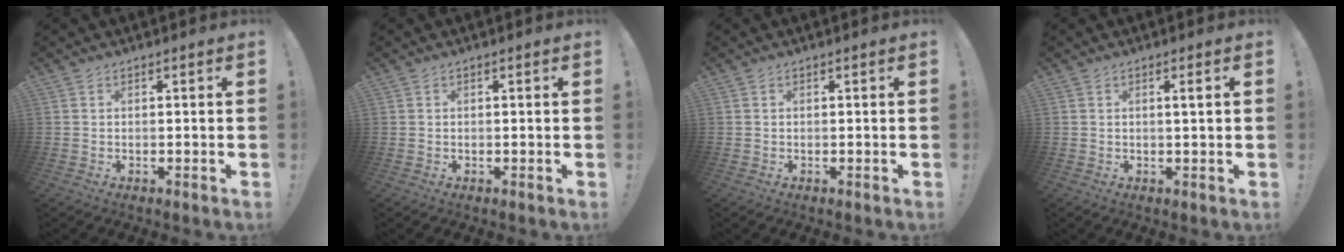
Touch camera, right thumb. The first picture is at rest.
{"total": 0.0}
{"total": 0.0}
{"total": 2.3, "force": [0.5, -0.3, 2.3], "torque": [-0.028, -0.006, 0.004]}